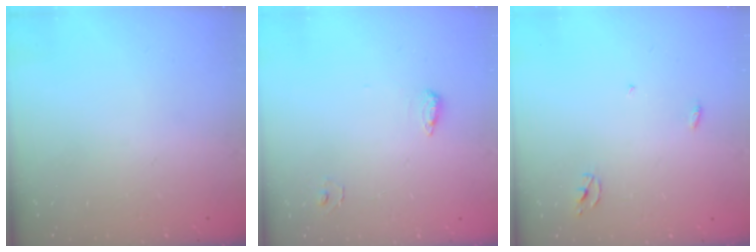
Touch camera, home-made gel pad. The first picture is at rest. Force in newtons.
{"total": 6.2, "press": 6.0, "slide": 1.2}
{"total": 2.3, "press": 2.3, "slide": 0.2}